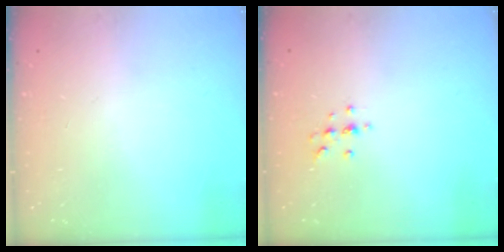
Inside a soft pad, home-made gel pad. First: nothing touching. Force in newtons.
{"total": 3.7, "press": 3.7, "slide": 0.5}